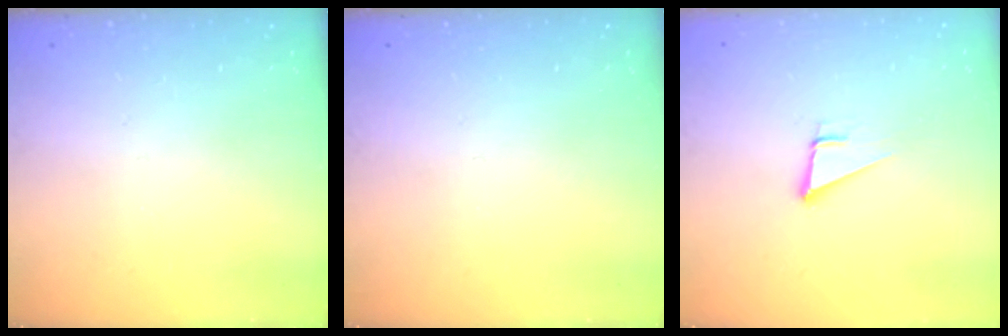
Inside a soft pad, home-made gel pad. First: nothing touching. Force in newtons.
{"total": 0.0}
{"total": 4.4, "press": 3.8, "slide": 2.3}